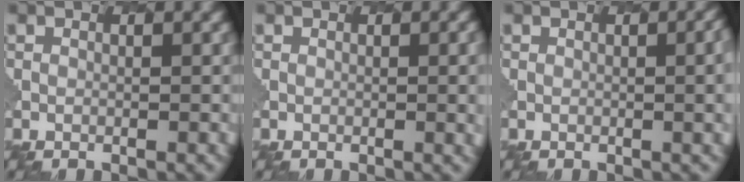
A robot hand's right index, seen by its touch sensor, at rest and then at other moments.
{"total": 3.3, "force": [0.1, 1.4, 3.0], "torque": [-0.022, 0.002, -0.002]}
{"total": 4.5, "force": [0.3, 1.9, 4.0], "torque": [-0.019, 0.008, -0.002]}